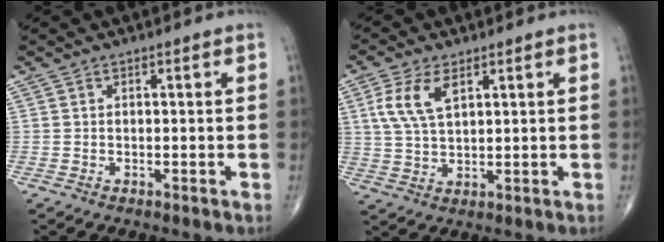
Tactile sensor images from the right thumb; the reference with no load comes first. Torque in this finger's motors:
{"motor_torque": [0.45, 0.46, 0.78, 0.32, 0.28]}